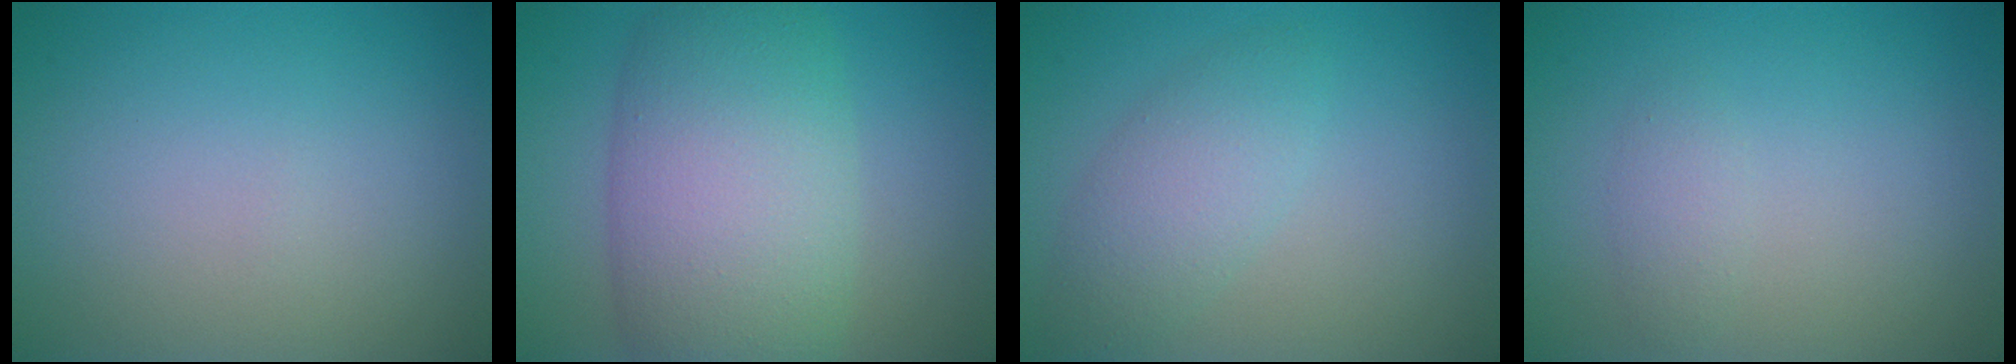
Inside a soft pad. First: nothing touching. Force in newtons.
{"total": 9.6, "press": 9.6, "slide": 0.4}
{"total": 3.1, "press": 3.1, "slide": 0.1}
{"total": 1.1, "press": 1.1, "slide": 0.0}